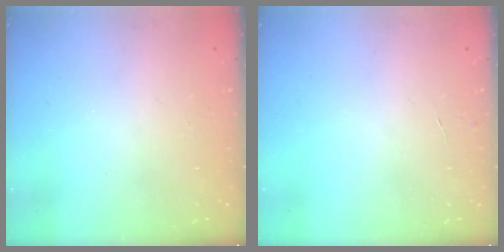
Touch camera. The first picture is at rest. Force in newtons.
{"total": 3.6, "press": 3.6, "slide": 0.3}